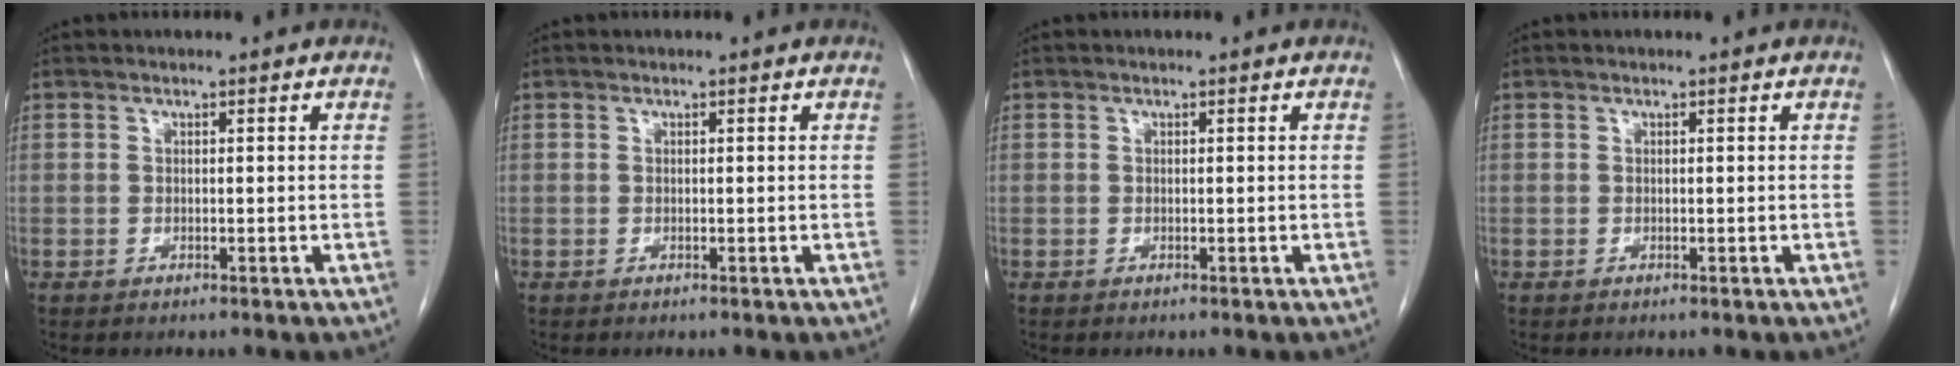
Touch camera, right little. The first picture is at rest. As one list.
[{"total": 0.0}, {"total": 0.0}, {"total": 0.0}]